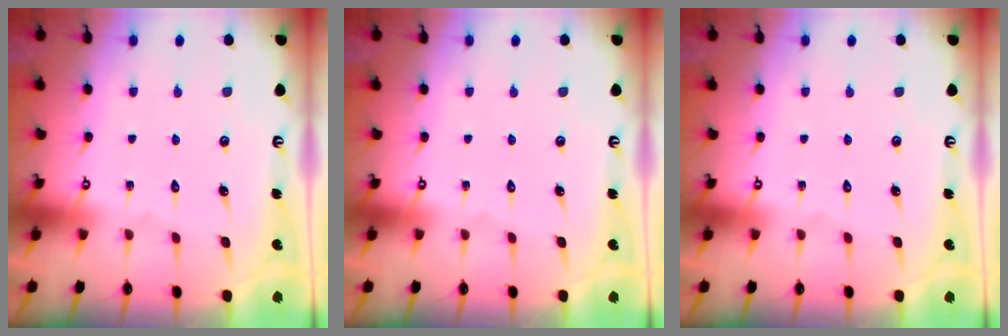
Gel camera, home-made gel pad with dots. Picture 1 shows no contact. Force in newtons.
{"total": 0.0}
{"total": 0.0}